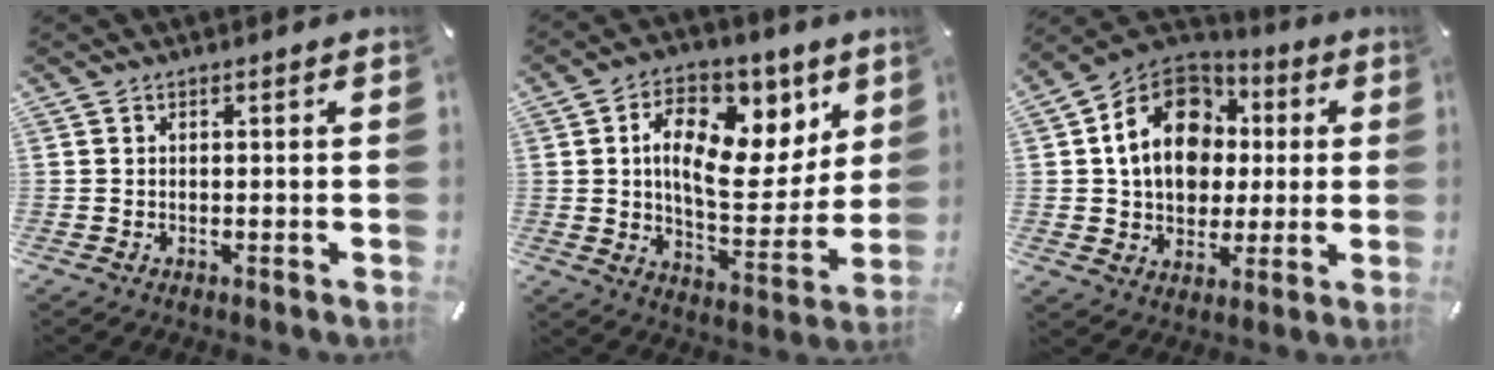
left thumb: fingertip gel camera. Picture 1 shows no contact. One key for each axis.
{"total": 17.7, "fx": 6.5, "fy": 9.9, "fz": 13.1, "tx": -0.195, "ty": -0.031, "tz": 0.110}
{"total": 15.8, "fx": 2.1, "fy": 13.2, "fz": 8.5, "tx": -0.159, "ty": 0.001, "tz": 0.040}